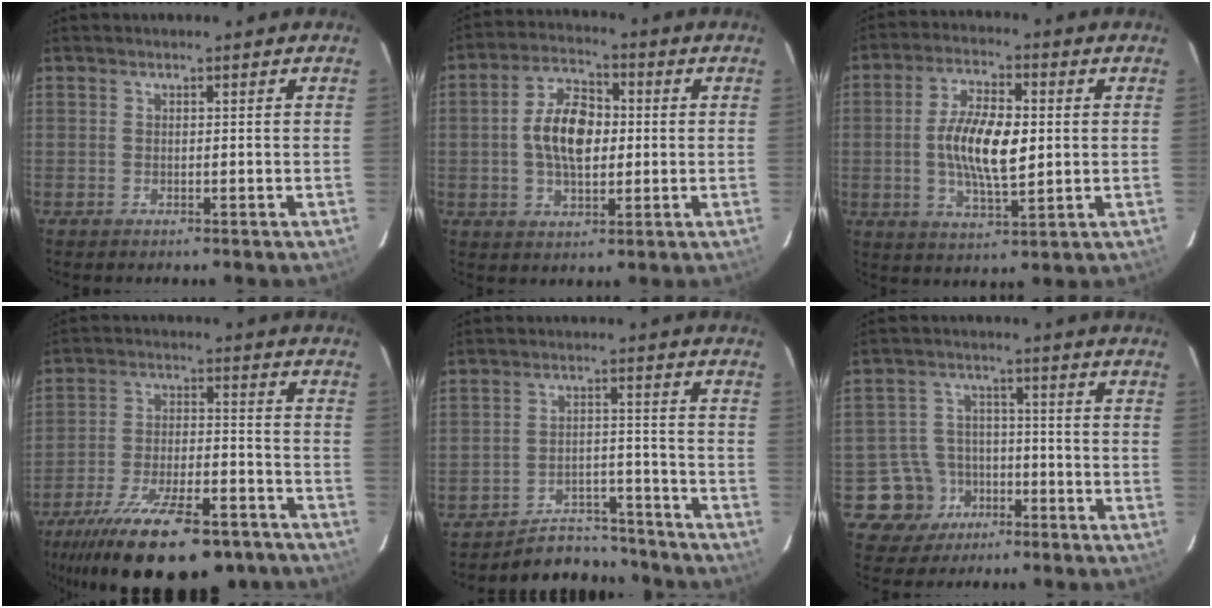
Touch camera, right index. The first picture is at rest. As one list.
[{"total": 10.2, "force": [0.2, 5.8, 8.4], "torque": [-0.157, 0.018, 0.003]}, {"total": 11.2, "force": [0.2, 4.3, 10.3], "torque": [-0.197, 0.003, 0.003]}, {"total": 25.0, "force": [-18.8, 8.4, 14.2], "torque": [-0.265, -0.039, -0.276]}, {"total": 10.3, "force": [-9.7, 3.5, 0.6], "torque": [-0.024, 0.032, -0.137]}, {"total": 9.3, "force": [-5.4, 7.6, 0.9], "torque": [-0.039, 0.030, -0.082]}]